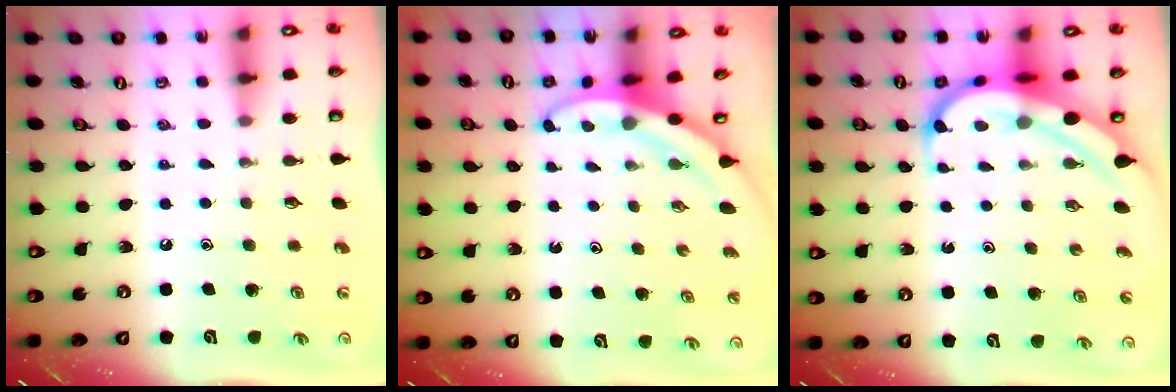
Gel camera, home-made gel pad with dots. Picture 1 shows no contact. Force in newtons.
{"total": 3.5, "press": 3.5, "slide": 0.1}
{"total": 8.2, "press": 8.1, "slide": 1.0}